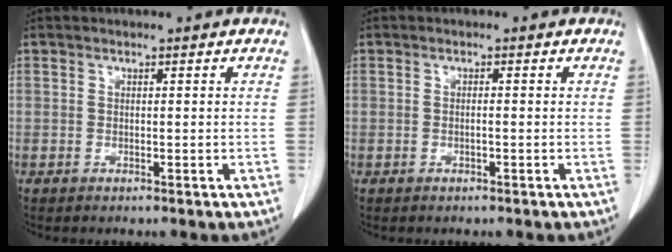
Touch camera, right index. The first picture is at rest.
{"total": 0.8, "force": [-0.2, 0.1, 0.7], "torque": [-0.014, 0.001, -0.003]}